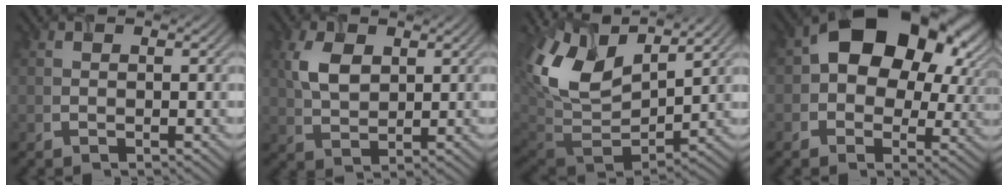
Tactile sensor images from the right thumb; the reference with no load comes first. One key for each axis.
{"total": 4.0, "fx": 1.3, "fy": 2.5, "fz": 2.8, "tx": -0.072, "ty": 0.000, "tz": 0.037}
{"total": 13.6, "fx": 5.7, "fy": 7.9, "fz": 9.5, "tx": -0.220, "ty": 0.013, "tz": 0.117}
{"total": 14.0, "fx": 3.6, "fy": 9.8, "fz": 9.4, "tx": -0.127, "ty": 0.002, "tz": 0.063}